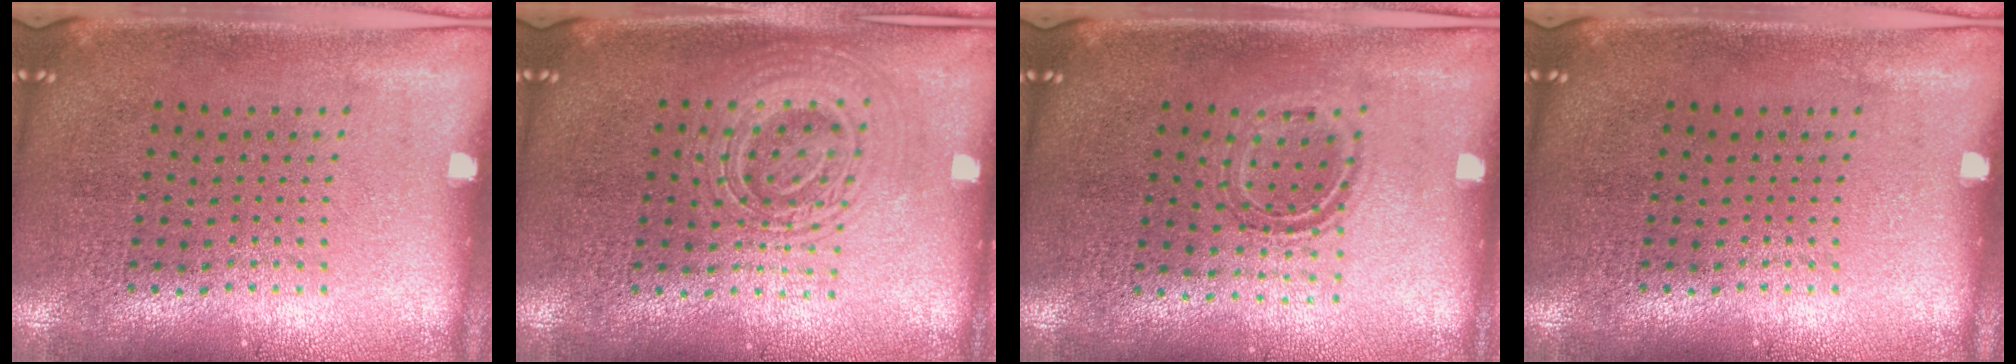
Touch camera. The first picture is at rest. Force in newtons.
{"total": 2.8, "press": 2.8, "slide": 0.5}
{"total": 1.1, "press": 1.0, "slide": 0.5}
{"total": 0.0}